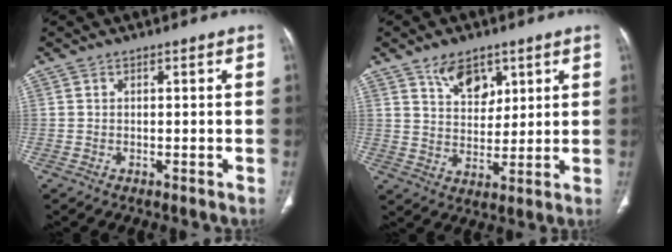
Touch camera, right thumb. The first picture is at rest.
{"total": 8.1, "force": [4.7, 5.0, 4.3], "torque": [-0.043, -0.032, 0.086]}